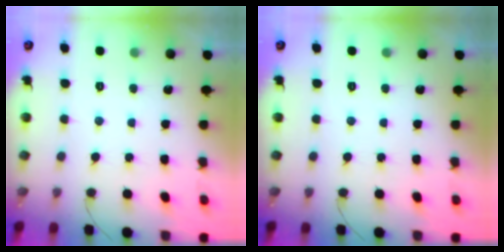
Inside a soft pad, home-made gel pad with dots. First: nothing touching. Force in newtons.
{"total": 0.0}